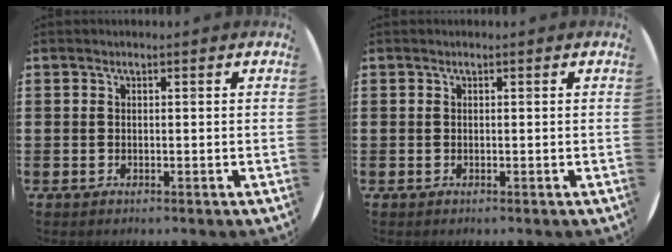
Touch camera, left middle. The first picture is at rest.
{"total": 0.0}